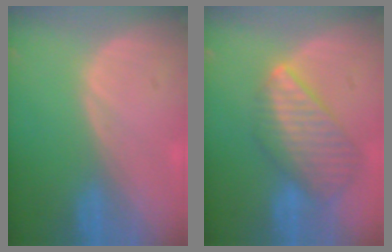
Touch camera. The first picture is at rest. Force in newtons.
{"total": 9.0, "press": 7.8, "slide": 4.4}